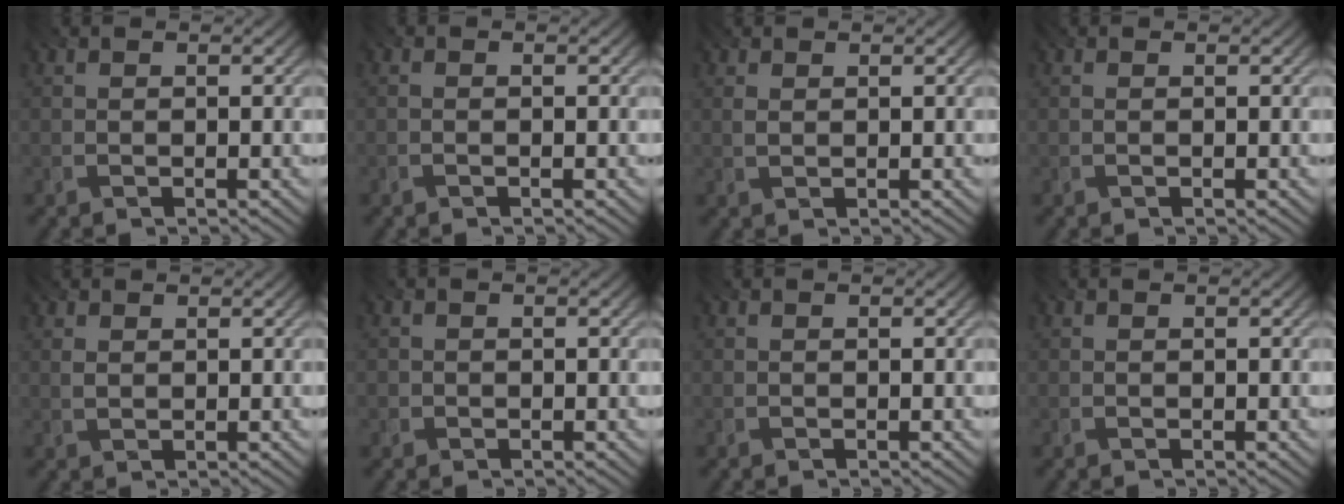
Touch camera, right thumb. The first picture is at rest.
{"total": 0.6, "force": [-0.6, 0.2, 0.3], "torque": [-0.005, -0.001, -0.013]}
{"total": 1.7, "force": [1.0, 0.8, 1.0], "torque": [-0.024, 0.000, 0.017]}
{"total": 0.6, "force": [0.4, 0.3, 0.4], "torque": [-0.010, 0.002, 0.003]}
{"total": 1.9, "force": [1.2, 1.1, 1.1], "torque": [-0.027, 0.002, 0.022]}
{"total": 0.8, "force": [-0.5, 0.5, -0.3], "torque": [0.008, -0.001, -0.011]}
{"total": 0.0}
{"total": 0.0}